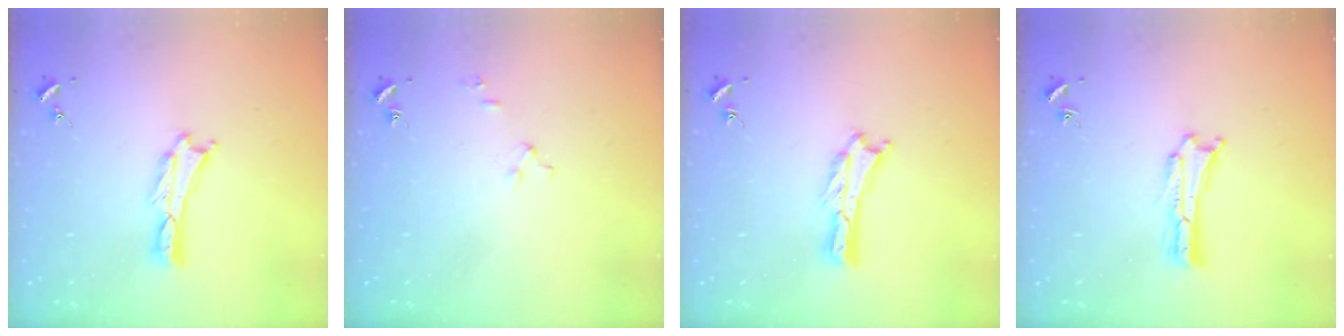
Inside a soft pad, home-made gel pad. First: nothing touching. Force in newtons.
{"total": 2.6, "press": 2.6, "slide": 0.3}
{"total": 0.6, "press": 0.6, "slide": 0.2}
{"total": 0.0}